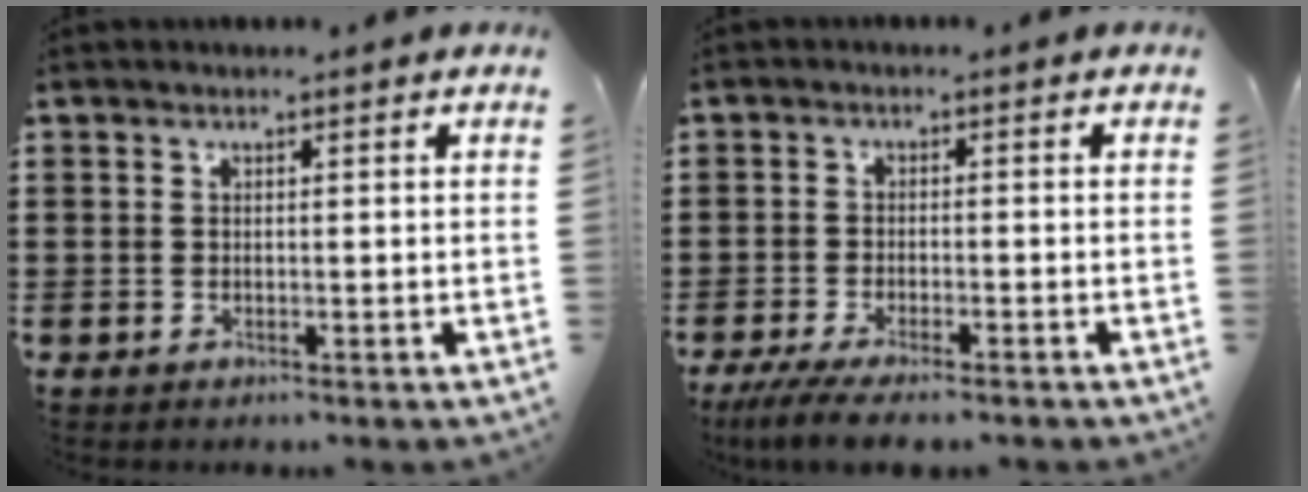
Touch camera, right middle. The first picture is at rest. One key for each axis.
{"total": 3.7, "fx": -3.2, "fy": 0.2, "fz": 1.9, "tx": -0.052, "ty": -0.011, "tz": -0.067}